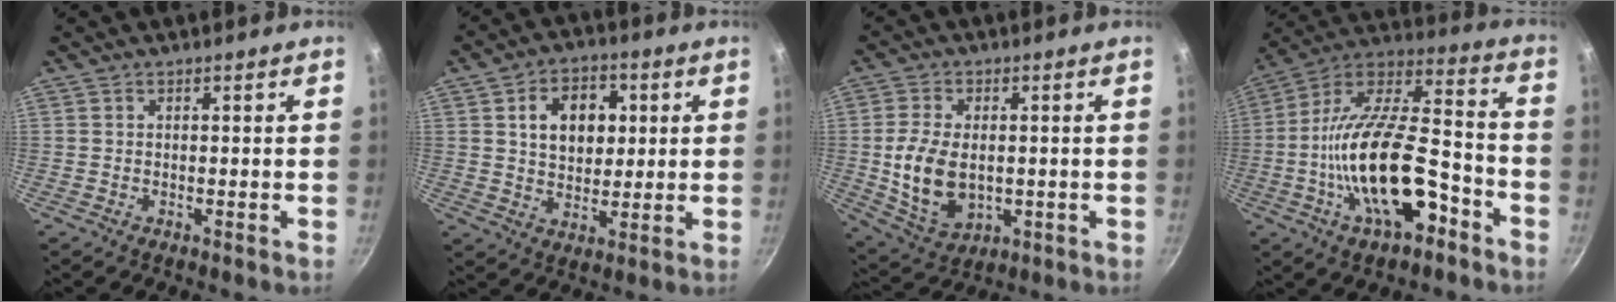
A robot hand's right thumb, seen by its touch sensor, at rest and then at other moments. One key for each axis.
{"total": 11.0, "fx": 2.7, "fy": 7.9, "fz": 7.2, "tx": -0.075, "ty": 0.001, "tz": 0.042}
{"total": 12.1, "fx": -0.4, "fy": 7.7, "fz": 9.2, "tx": -0.169, "ty": -0.007, "tz": 0.007}
{"total": 23.4, "fx": -8.2, "fy": 10.3, "fz": 19.4, "tx": -0.324, "ty": 0.051, "tz": -0.149}